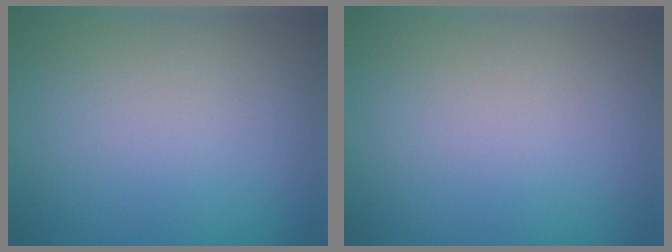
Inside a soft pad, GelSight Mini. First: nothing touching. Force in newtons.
{"total": 0.0}